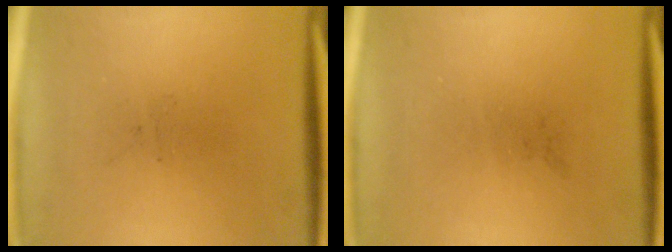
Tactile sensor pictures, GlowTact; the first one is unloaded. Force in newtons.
{"total": 0.0}